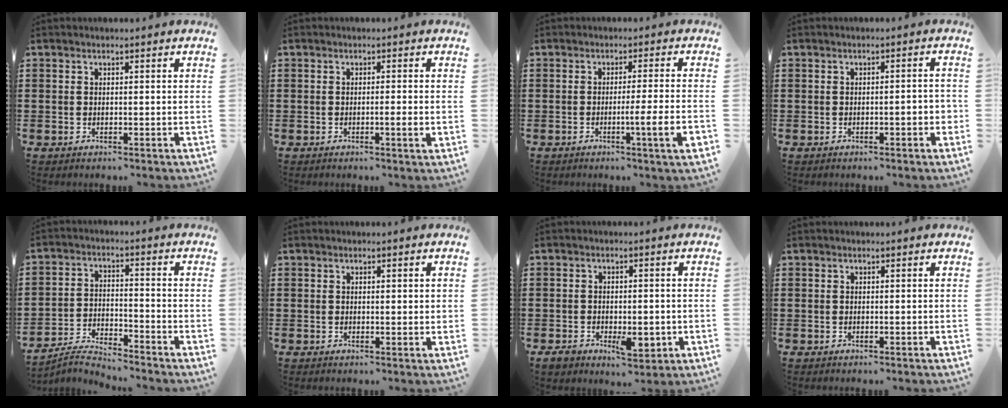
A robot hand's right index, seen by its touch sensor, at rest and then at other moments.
{"total": 2.0, "force": [-0.6, 0.0, 1.9], "torque": [-0.030, -0.005, -0.011]}
{"total": 5.8, "force": [-1.9, -0.4, 5.5], "torque": [-0.081, -0.018, -0.033]}
{"total": 2.2, "force": [-0.7, 0.4, 2.0], "torque": [-0.033, 0.001, -0.011]}
{"total": 4.2, "force": [-4.1, 0.0, 0.6], "torque": [-0.023, 0.002, -0.086]}
{"total": 0.7, "force": [0.2, 0.1, 0.6], "torque": [-0.012, 0.002, 0.004]}
{"total": 4.7, "force": [-1.8, 2.7, 3.4], "torque": [-0.064, 0.005, -0.031]}
{"total": 0.0}